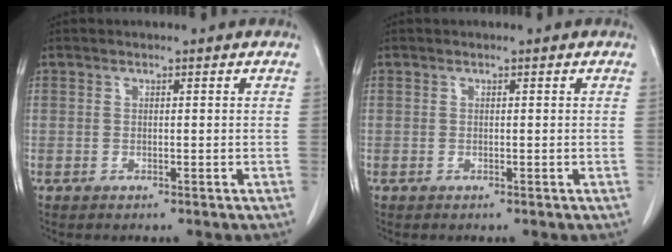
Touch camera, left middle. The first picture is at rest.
{"total": 0.0}